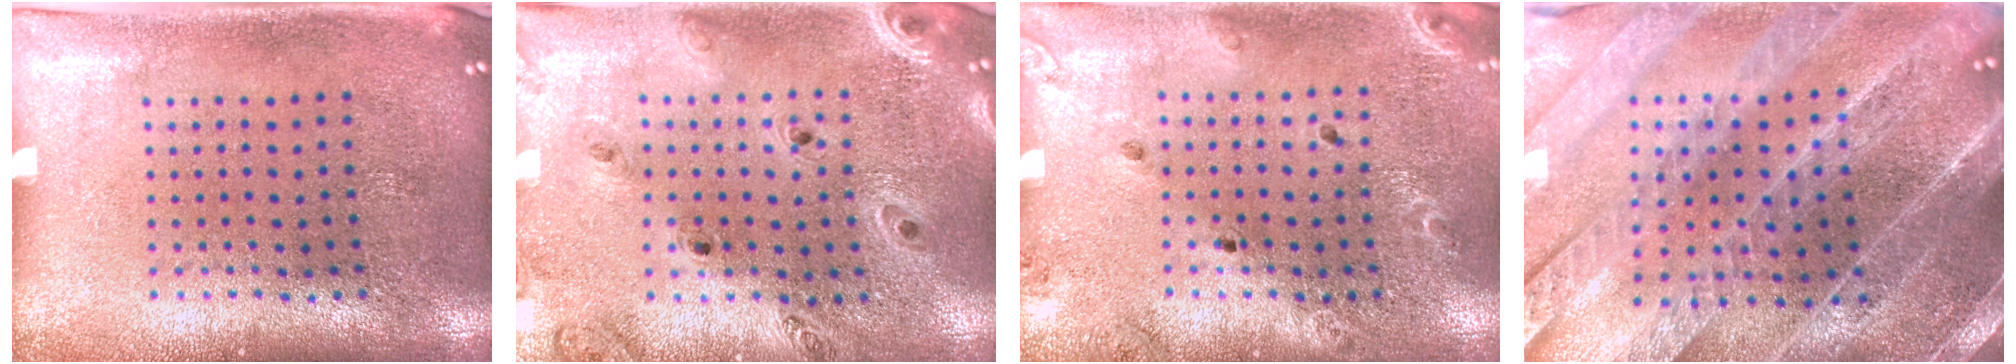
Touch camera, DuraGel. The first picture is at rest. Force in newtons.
{"total": 1.2, "press": 1.2, "slide": 0.2}
{"total": 1.4, "press": 1.4, "slide": 0.1}
{"total": 3.5, "press": 3.3, "slide": 1.0}